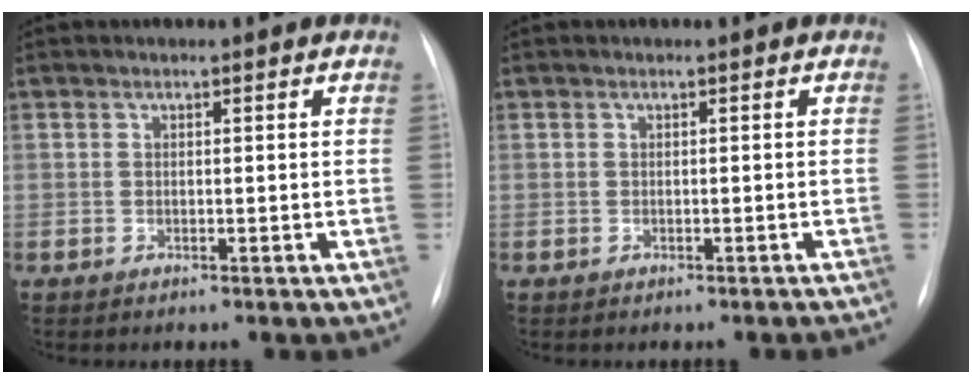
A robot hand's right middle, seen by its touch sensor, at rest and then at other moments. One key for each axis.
{"total": 1.5, "fx": -1.4, "fy": -0.1, "fz": 0.5, "tx": -0.005, "ty": 0.002, "tz": -0.016}